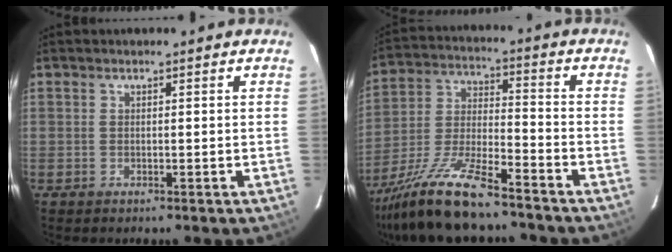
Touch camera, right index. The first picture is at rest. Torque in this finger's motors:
{"motor_torque": [1.11, -1.03, 0.57, 0.16]}